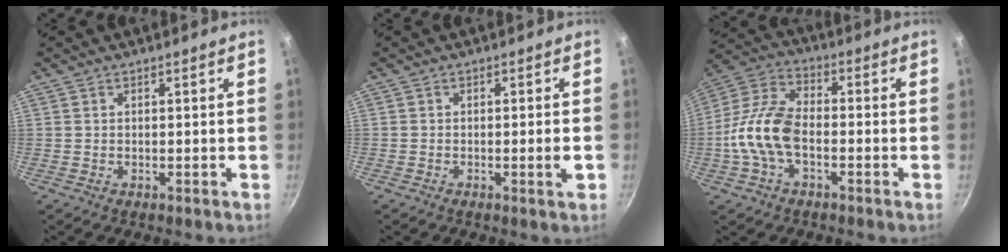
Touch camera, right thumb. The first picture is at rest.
{"total": 2.3, "force": [-0.7, 0.1, 2.2], "torque": [-0.034, 0.007, -0.010]}
{"total": 12.4, "force": [-2.8, 6.9, 9.9], "torque": [-0.188, 0.038, -0.071]}